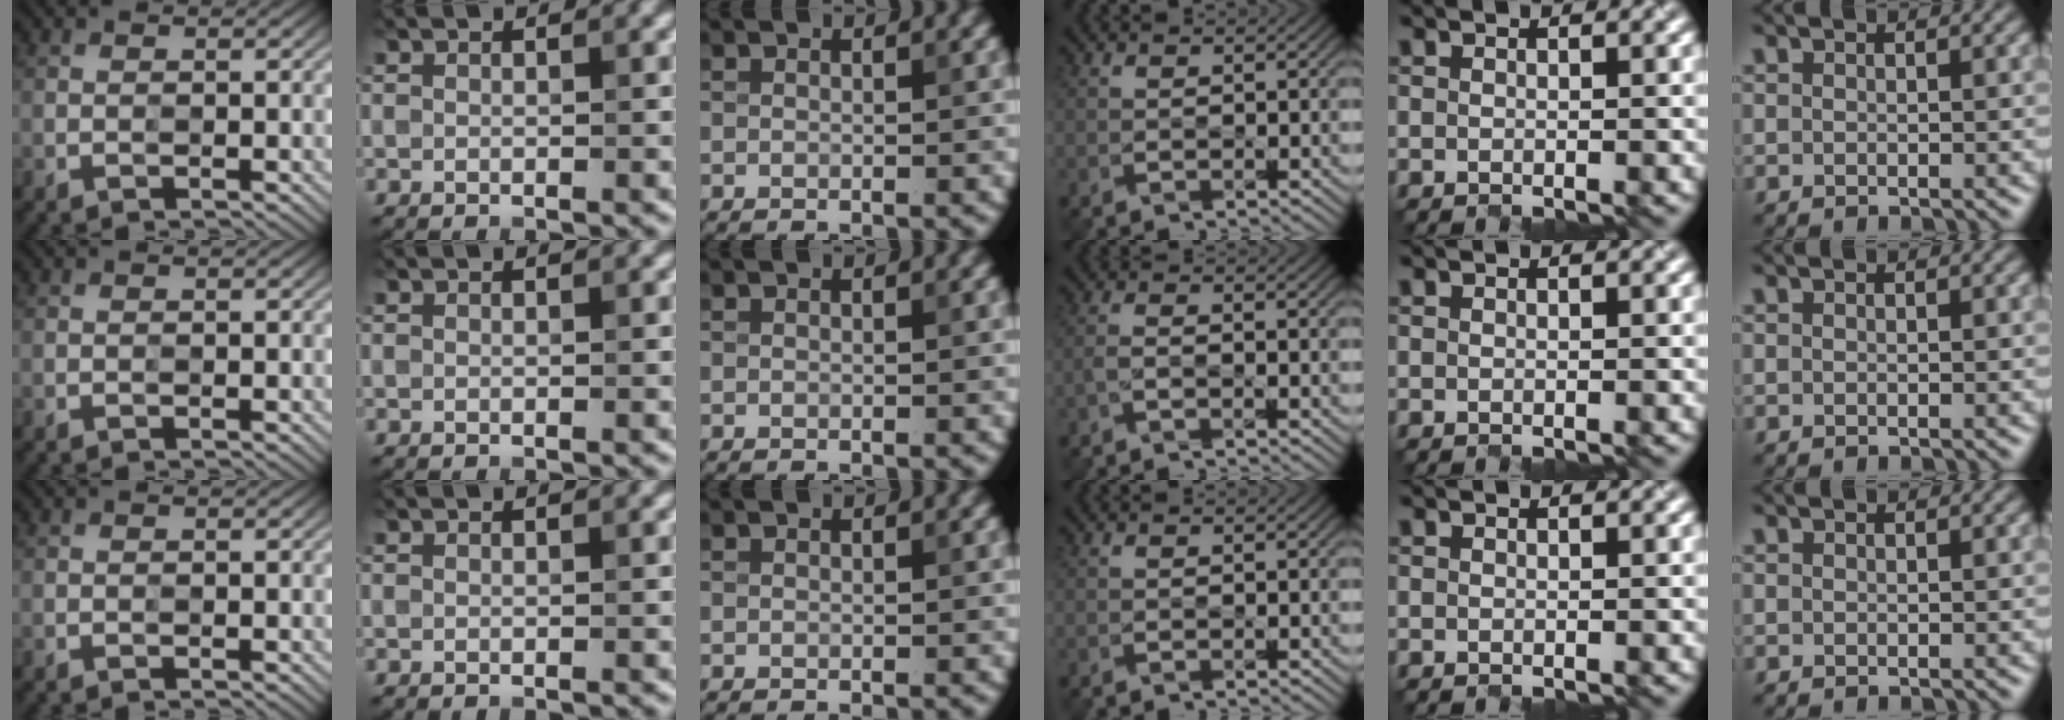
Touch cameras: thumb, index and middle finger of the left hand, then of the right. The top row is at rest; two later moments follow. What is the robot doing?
{"motion": "close", "object": "laptop"}